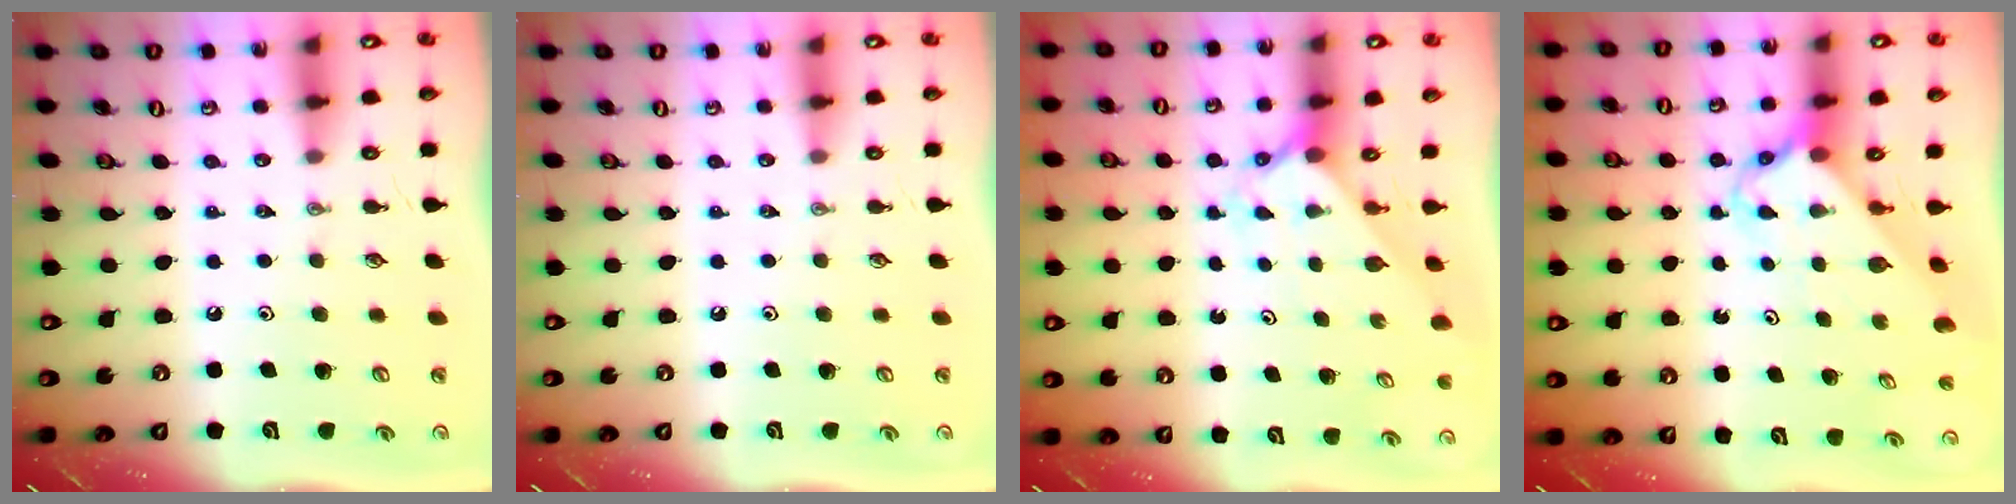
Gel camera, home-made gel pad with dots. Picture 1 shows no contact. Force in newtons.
{"total": 0.0}
{"total": 2.0, "press": 2.0, "slide": 0.2}
{"total": 2.7, "press": 2.7, "slide": 0.3}